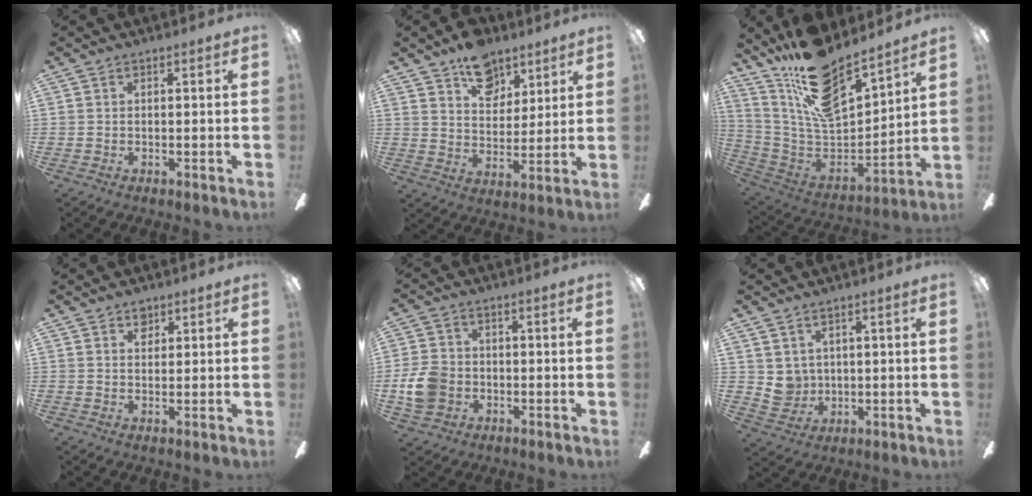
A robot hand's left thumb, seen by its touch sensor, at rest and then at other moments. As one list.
[{"total": 11.7, "force": [8.1, 7.2, 4.5], "torque": [-0.054, -0.041, 0.146]}, {"total": 19.2, "force": [14.6, 7.1, 10.2], "torque": [-0.194, -0.104, 0.262]}, {"total": 3.1, "force": [1.9, 2.0, 1.3], "torque": [-0.004, -0.007, 0.031]}, {"total": 8.2, "force": [-1.6, 6.8, 4.3], "torque": [-0.099, 0.016, -0.030]}, {"total": 5.0, "force": [2.7, 4.2, 0.9], "torque": [-0.026, -0.008, 0.054]}]